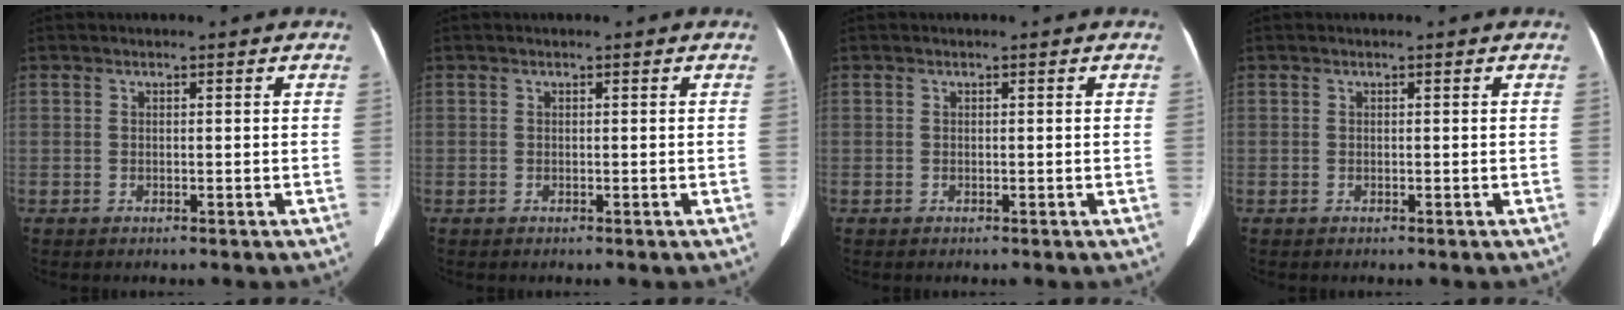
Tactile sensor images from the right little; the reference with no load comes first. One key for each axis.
{"total": 0.0}
{"total": 0.0}
{"total": 0.0}